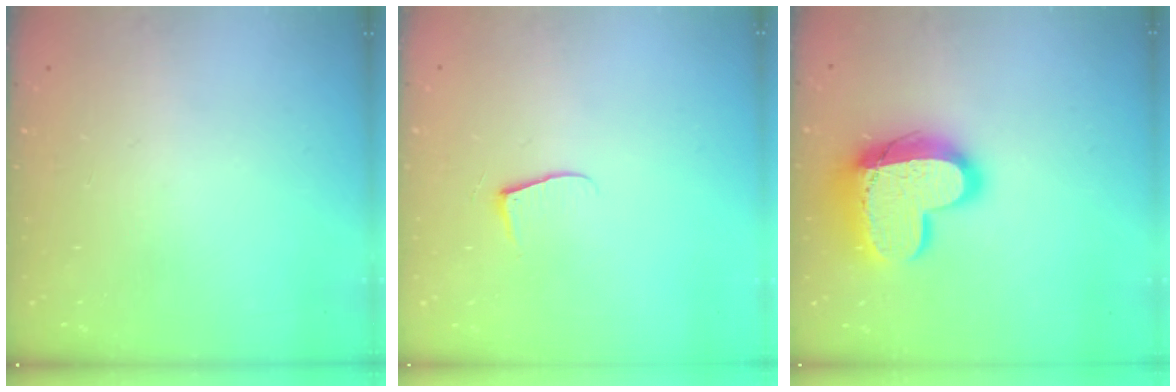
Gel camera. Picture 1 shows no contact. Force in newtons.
{"total": 5.2, "press": 5.2, "slide": 0.5}
{"total": 17.4, "press": 17.3, "slide": 1.5}